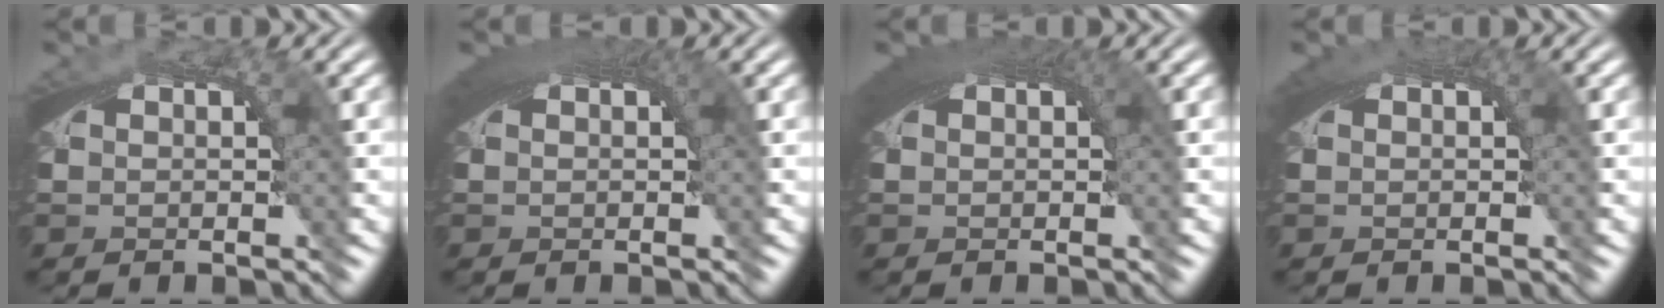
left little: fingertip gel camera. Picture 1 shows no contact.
{"total": 3.2, "force": [1.2, 0.9, 2.8], "torque": [-0.034, 0.011, 0.017]}
{"total": 3.8, "force": [1.4, 1.1, 3.4], "torque": [-0.043, 0.015, 0.018]}
{"total": 1.9, "force": [0.8, 0.3, 1.7], "torque": [-0.023, 0.007, 0.013]}